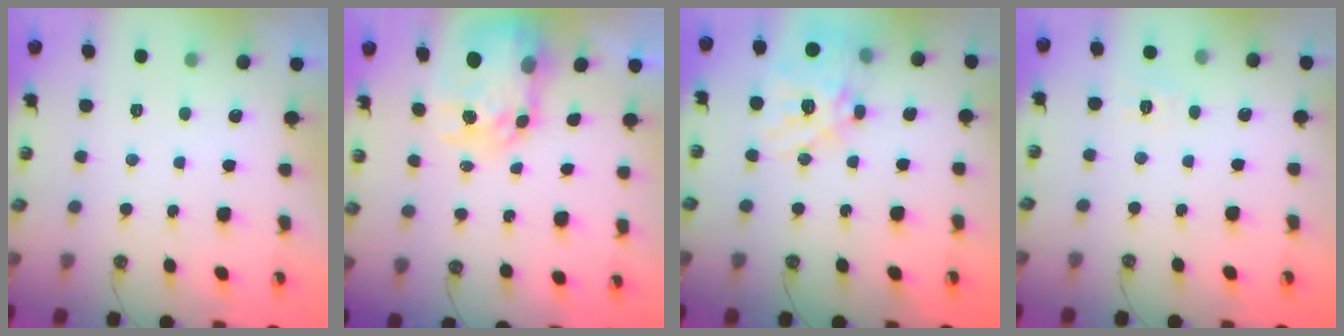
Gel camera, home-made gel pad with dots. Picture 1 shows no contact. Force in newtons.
{"total": 8.5, "press": 8.5, "slide": 0.7}
{"total": 19.6, "press": 19.5, "slide": 1.9}
{"total": 4.4, "press": 4.4, "slide": 0.6}